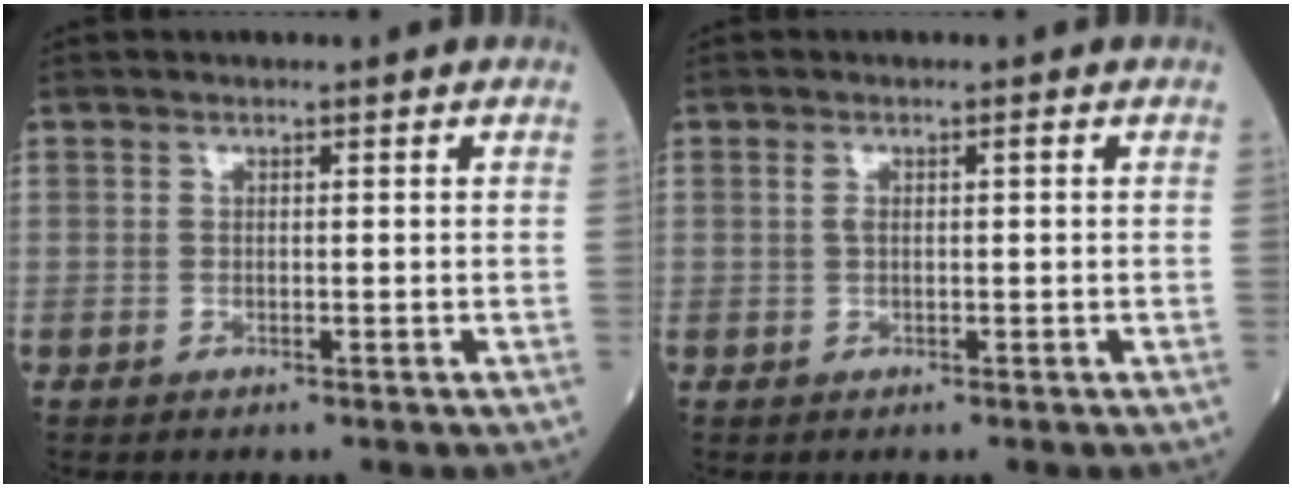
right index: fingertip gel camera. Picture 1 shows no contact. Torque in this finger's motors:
{"motor_torque": [-0.23, -0.02, -0.01, 0.02]}